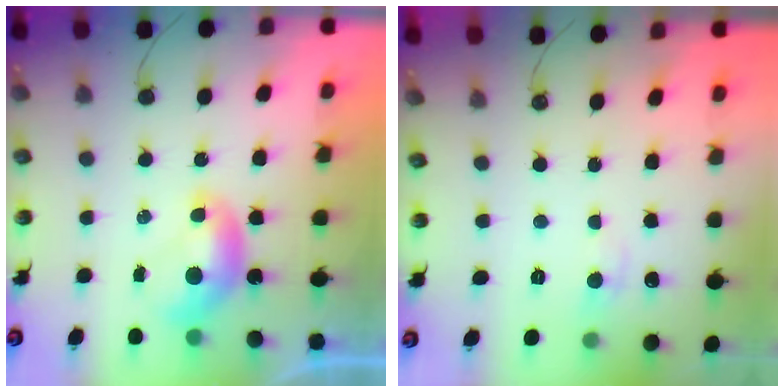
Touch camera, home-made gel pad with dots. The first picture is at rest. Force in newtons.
{"total": 1.2, "press": 1.1, "slide": 0.4}